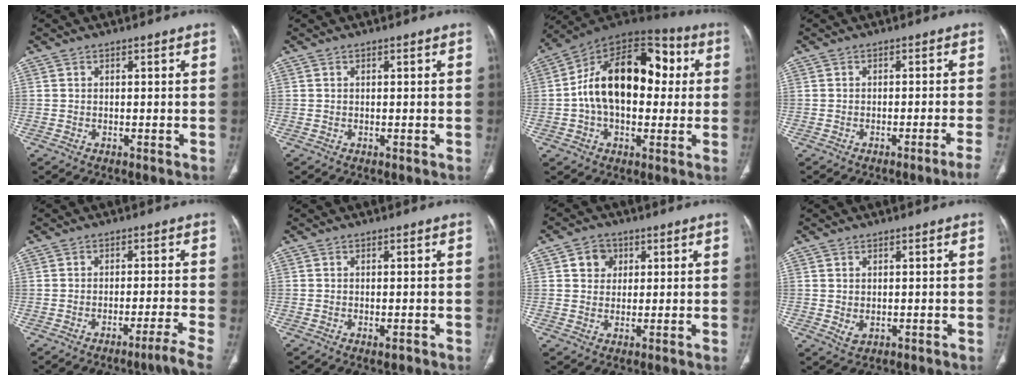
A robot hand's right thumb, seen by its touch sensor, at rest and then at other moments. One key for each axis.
{"total": 0.0}
{"total": 22.0, "fx": 1.9, "fy": 13.6, "fz": 17.2, "tx": -0.255, "ty": 0.038, "tz": 0.021}
{"total": 3.9, "fx": -2.7, "fy": -1.1, "fz": 2.6, "tx": -0.045, "ty": 0.010, "tz": -0.035}
{"total": 4.5, "fx": -3.0, "fy": -1.4, "fz": 3.0, "tx": -0.061, "ty": 0.014, "tz": -0.050}
{"total": 1.2, "fx": -0.6, "fy": 0.5, "fz": 0.9, "tx": -0.014, "ty": -0.002, "tz": -0.005}
{"total": 4.5, "fx": 1.6, "fy": 3.9, "fz": 1.7, "tx": -0.005, "ty": -0.003, "tz": 0.025}
{"total": 2.2, "fx": 0.0, "fy": 1.5, "fz": 1.6, "tx": -0.029, "ty": -0.005, "tz": 0.009}